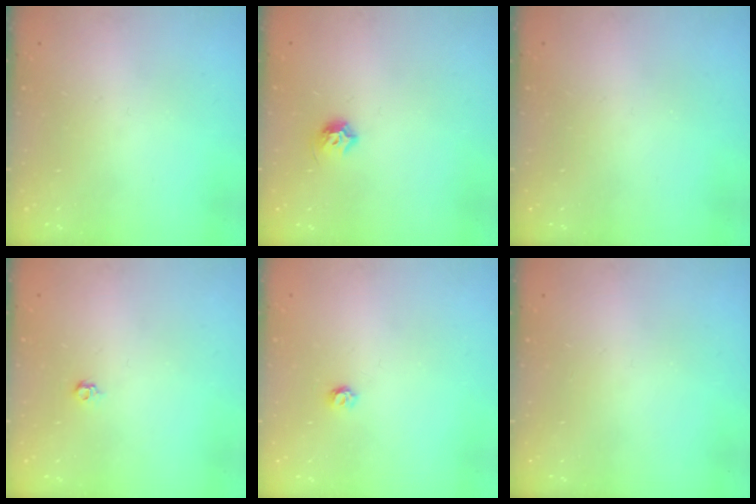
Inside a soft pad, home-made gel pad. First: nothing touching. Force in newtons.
{"total": 5.7, "press": 5.6, "slide": 1.0}
{"total": 0.0}
{"total": 3.9, "press": 3.8, "slide": 0.8}
{"total": 3.5, "press": 3.5, "slide": 0.3}
{"total": 0.0}